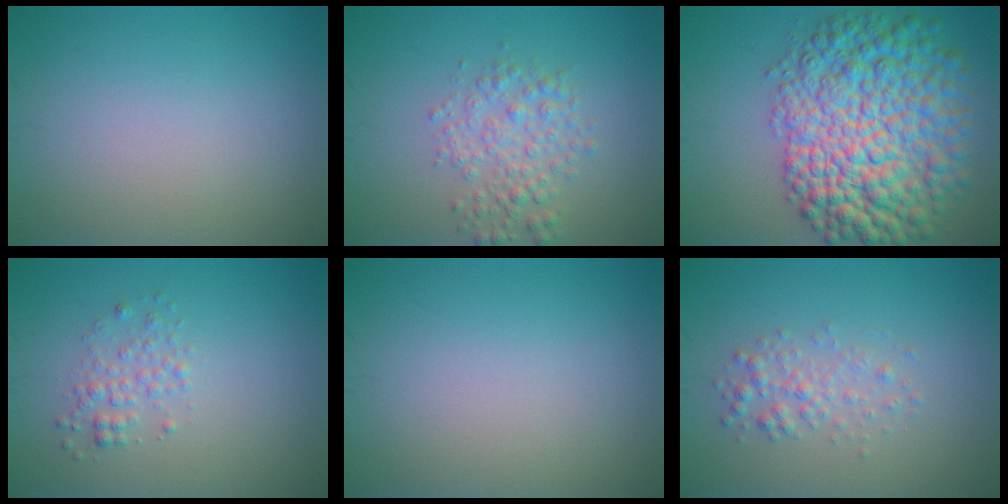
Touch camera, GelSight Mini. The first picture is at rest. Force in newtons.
{"total": 3.1, "press": 3.1, "slide": 0.1}
{"total": 12.8, "press": 12.8, "slide": 0.4}
{"total": 1.8, "press": 1.8, "slide": 0.1}
{"total": 0.0}
{"total": 2.1, "press": 2.1, "slide": 0.0}